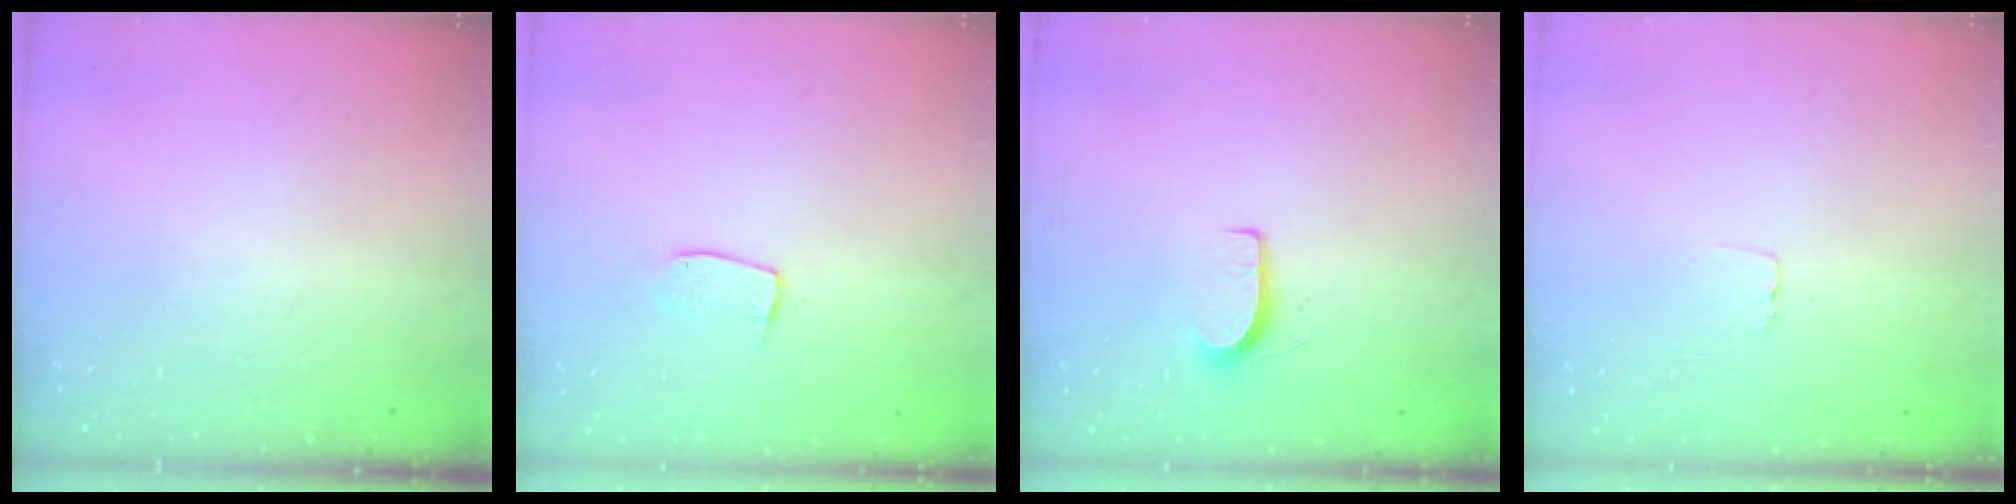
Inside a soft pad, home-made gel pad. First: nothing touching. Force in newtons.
{"total": 5.9, "press": 5.9, "slide": 0.3}
{"total": 5.8, "press": 5.8, "slide": 0.6}
{"total": 2.6, "press": 2.6, "slide": 0.1}